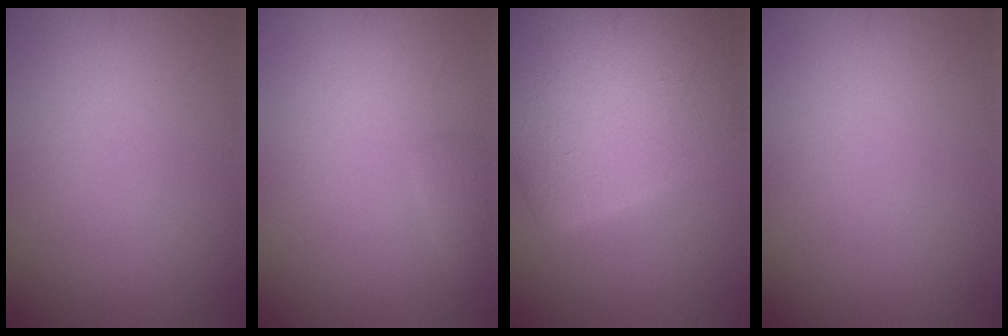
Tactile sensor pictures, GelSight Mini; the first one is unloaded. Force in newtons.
{"total": 0.9, "press": 0.9, "slide": 0.1}
{"total": 12.6, "press": 12.6, "slide": 1.0}
{"total": 0.0}